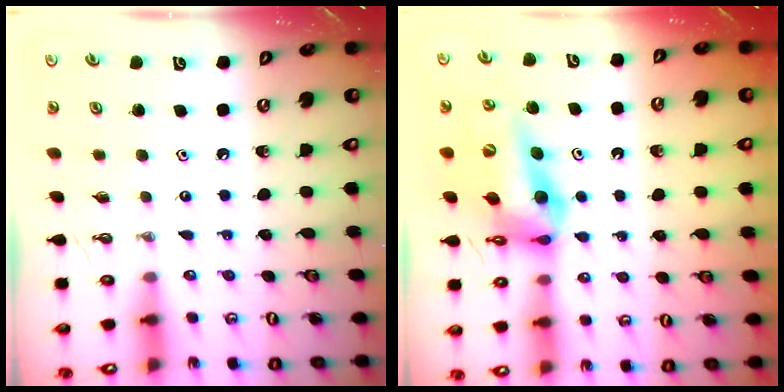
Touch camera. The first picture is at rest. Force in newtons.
{"total": 14.0, "press": 13.0, "slide": 5.2}